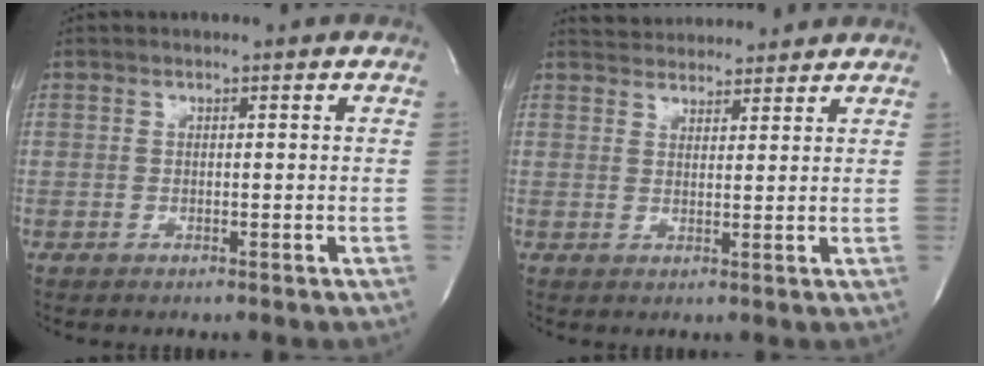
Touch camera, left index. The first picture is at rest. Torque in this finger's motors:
{"motor_torque": [-0.42, -0.43, 0.06, 0.03]}